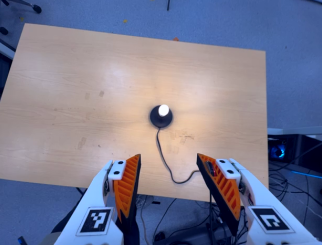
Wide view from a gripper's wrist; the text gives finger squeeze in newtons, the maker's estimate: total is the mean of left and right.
{"total": 0.0}